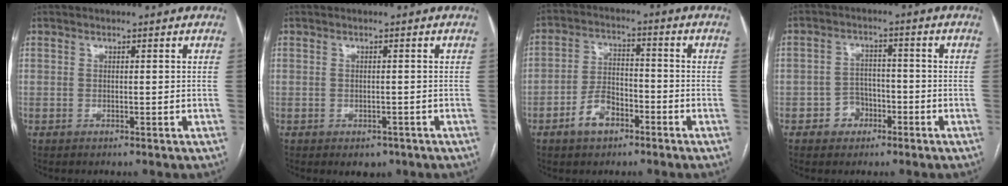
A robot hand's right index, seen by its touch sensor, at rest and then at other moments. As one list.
[{"total": 2.3, "force": [-1.4, 1.6, 1.0], "torque": [-0.005, 0.002, -0.008]}, {"total": 6.6, "force": [-3.5, 3.8, 4.0], "torque": [-0.083, 0.014, -0.062]}, {"total": 4.3, "force": [-2.0, 3.6, 1.1], "torque": [-0.012, 0.016, -0.031]}]